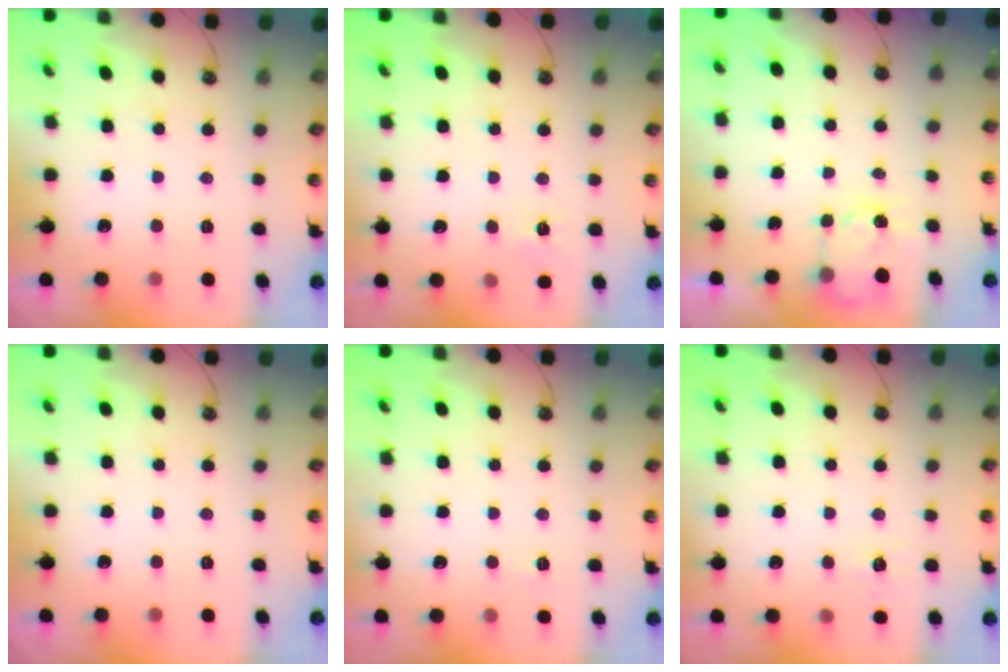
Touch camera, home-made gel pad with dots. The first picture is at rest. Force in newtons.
{"total": 6.1, "press": 6.0, "slide": 0.6}
{"total": 3.7, "press": 3.7, "slide": 0.5}
{"total": 0.0}
{"total": 2.4, "press": 2.4, "slide": 0.4}
{"total": 4.6, "press": 4.6, "slide": 0.6}